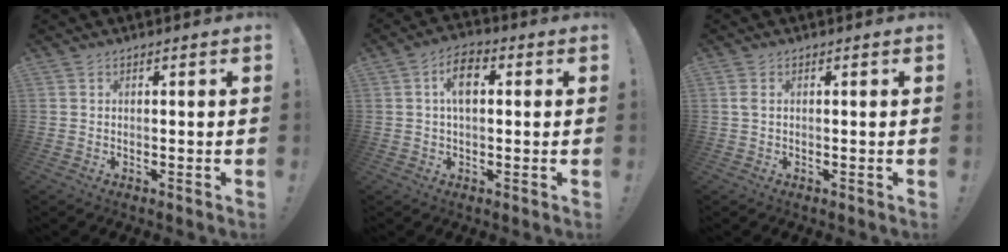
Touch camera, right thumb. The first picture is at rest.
{"total": 7.6, "force": [1.3, 4.4, 6.0], "torque": [-0.100, 0.013, 0.023]}
{"total": 1.3, "force": [0.4, 0.6, 1.1], "torque": [-0.020, 0.003, 0.005]}